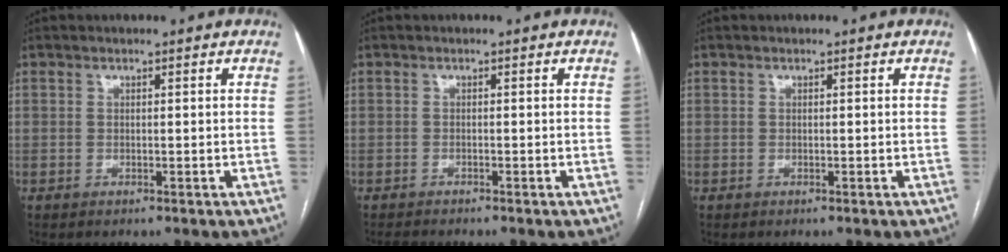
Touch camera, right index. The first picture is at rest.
{"total": 1.9, "force": [-1.8, -0.1, 0.6], "torque": [-0.006, -0.004, -0.029]}
{"total": 0.0}